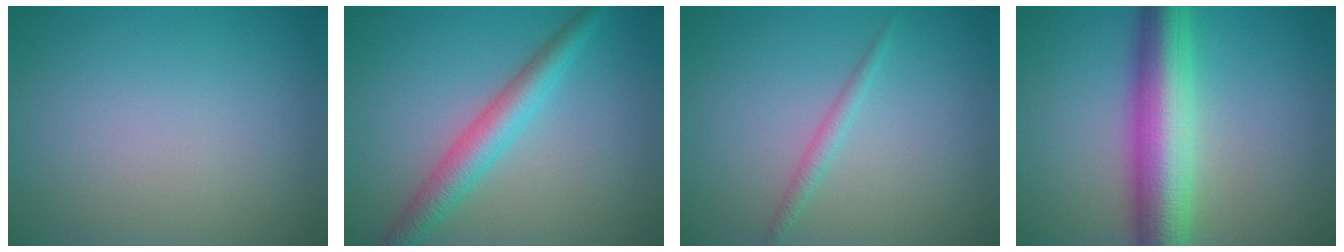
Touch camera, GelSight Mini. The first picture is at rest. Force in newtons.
{"total": 4.1, "press": 4.1, "slide": 0.0}
{"total": 1.3, "press": 1.3, "slide": 0.0}
{"total": 8.4, "press": 8.4, "slide": 0.1}